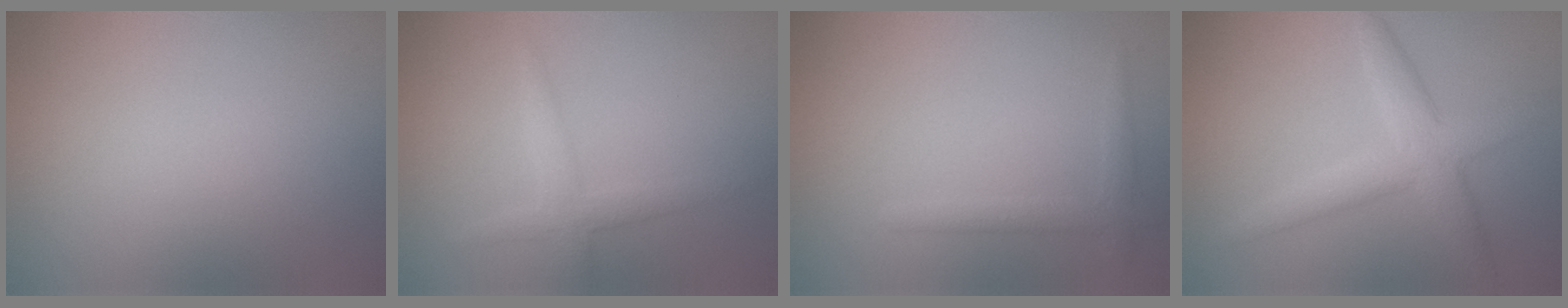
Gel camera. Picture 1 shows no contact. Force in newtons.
{"total": 2.2, "press": 2.2, "slide": 0.0}
{"total": 1.7, "press": 1.6, "slide": 0.1}
{"total": 4.3, "press": 4.3, "slide": 0.3}